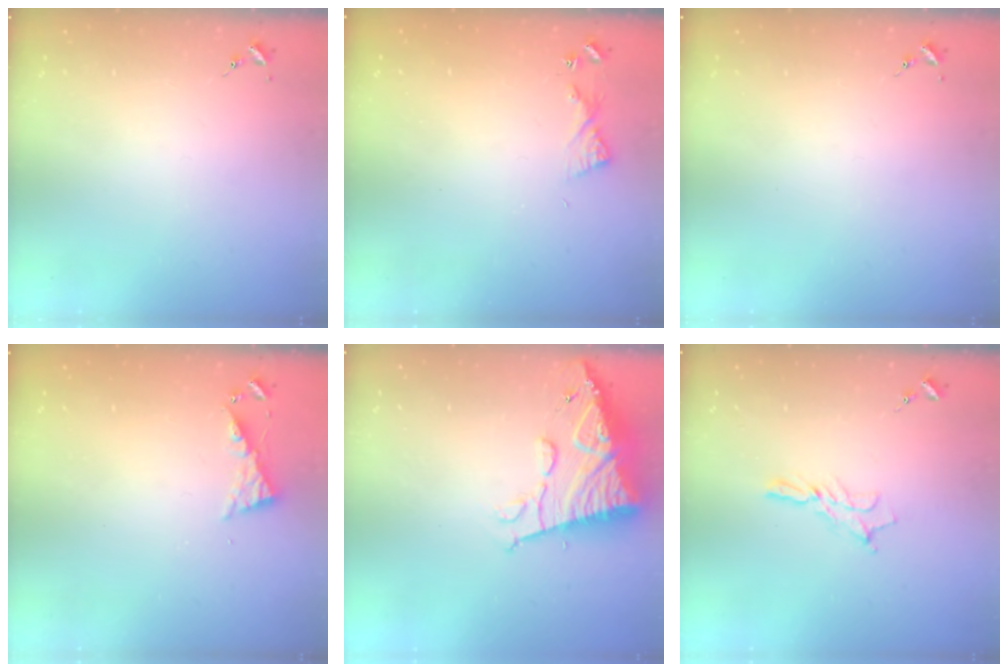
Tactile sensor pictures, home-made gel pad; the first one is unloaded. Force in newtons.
{"total": 4.8, "press": 4.7, "slide": 0.5}
{"total": 0.0}
{"total": 5.4, "press": 5.4, "slide": 0.5}
{"total": 14.3, "press": 14.2, "slide": 1.6}
{"total": 8.7, "press": 8.6, "slide": 0.6}